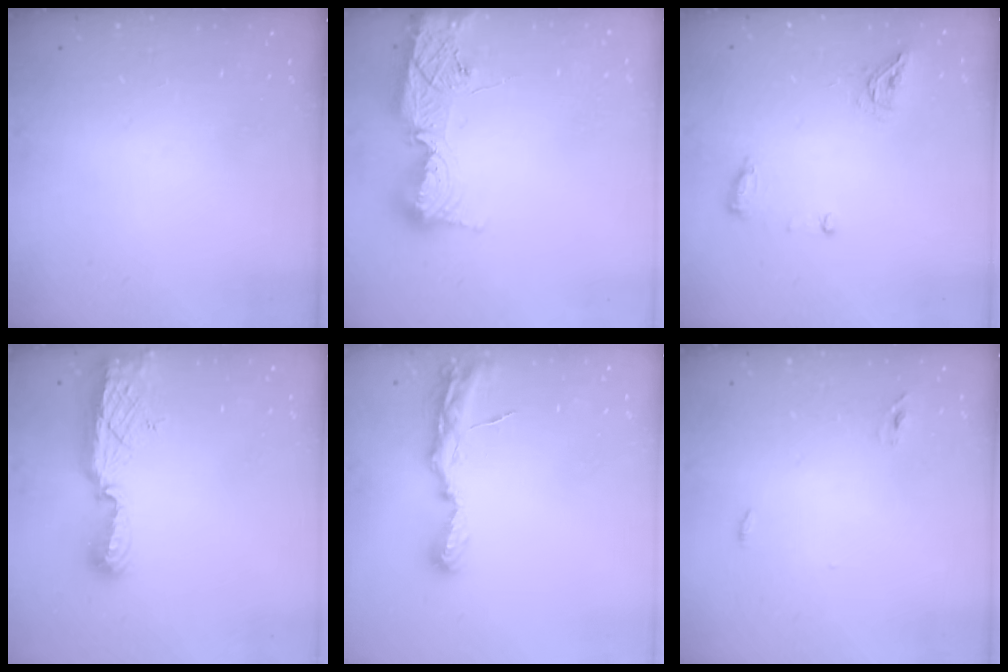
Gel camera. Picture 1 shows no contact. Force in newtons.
{"total": 14.0, "press": 14.0, "slide": 1.1}
{"total": 7.4, "press": 7.4, "slide": 1.0}
{"total": 11.5, "press": 10.3, "slide": 5.0}
{"total": 7.7, "press": 7.7, "slide": 0.8}
{"total": 2.9, "press": 2.7, "slide": 1.0}